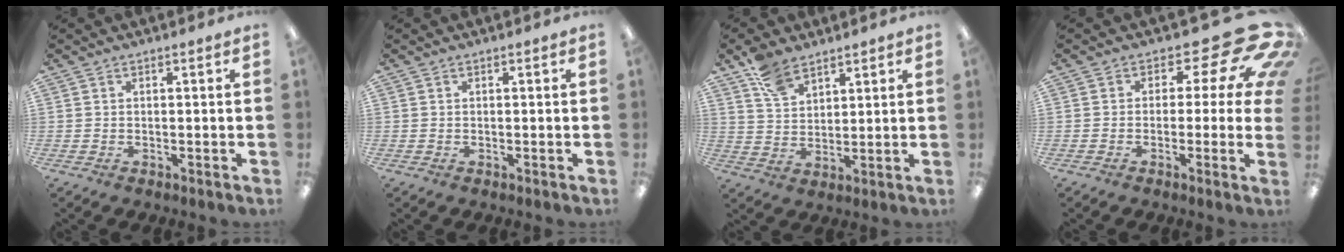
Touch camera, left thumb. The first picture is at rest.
{"total": 0.0}
{"total": 8.1, "force": [6.0, 4.3, 3.3], "torque": [-0.068, -0.022, 0.114]}
{"total": 14.3, "force": [5.8, 6.7, 11.3], "torque": [-0.148, -0.039, 0.091]}